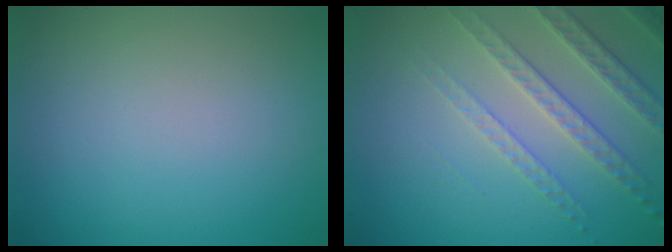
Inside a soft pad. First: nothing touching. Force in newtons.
{"total": 4.4, "press": 3.3, "slide": 2.9}